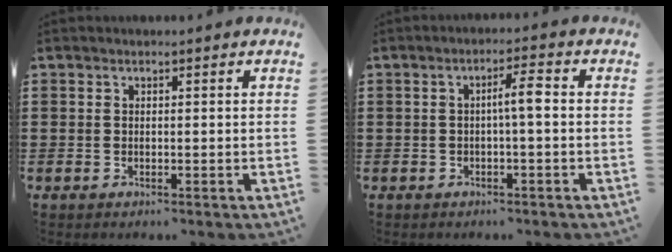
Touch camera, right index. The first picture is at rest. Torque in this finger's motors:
{"motor_torque": [0.79, -0.26, 0.10, 0.09]}